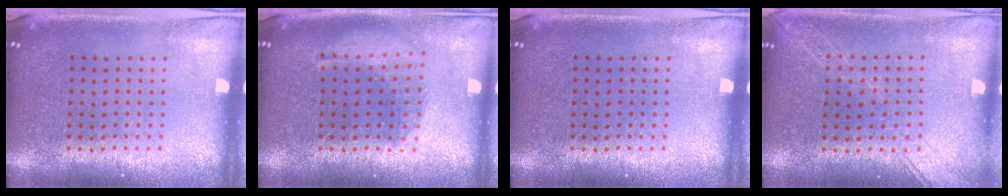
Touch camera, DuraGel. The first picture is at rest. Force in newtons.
{"total": 1.4, "press": 1.3, "slide": 0.6}
{"total": 0.0}
{"total": 1.7, "press": 1.7, "slide": 0.3}